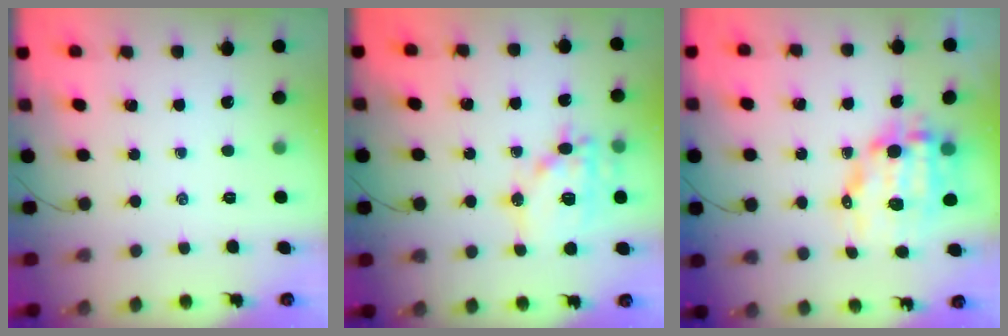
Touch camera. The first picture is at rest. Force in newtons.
{"total": 15.3, "press": 15.2, "slide": 2.2}
{"total": 11.9, "press": 11.6, "slide": 2.7}